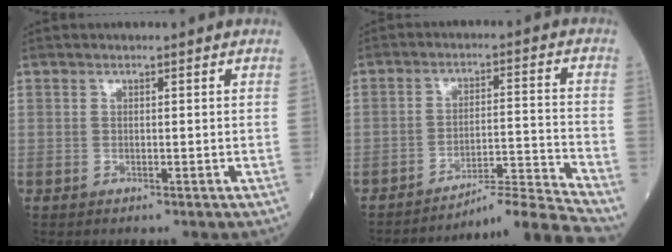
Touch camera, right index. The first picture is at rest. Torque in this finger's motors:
{"motor_torque": [-0.30, -0.38, 0.01, 0.01]}